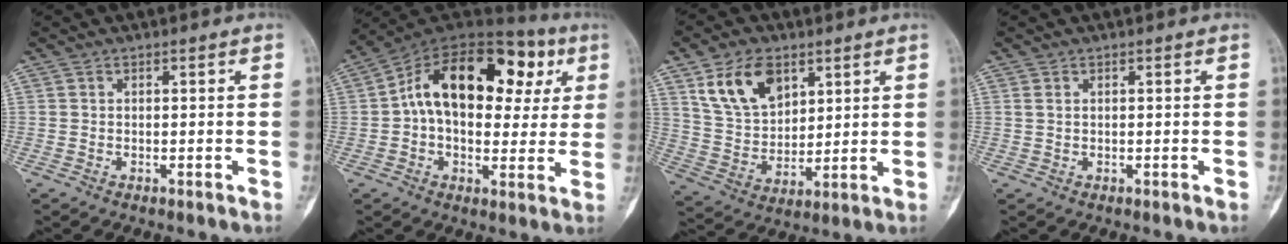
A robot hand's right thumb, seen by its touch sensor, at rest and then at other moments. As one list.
[{"total": 23.5, "force": [5.1, 14.3, 18.0], "torque": [-0.248, 0.041, 0.070]}, {"total": 12.9, "force": [6.7, 8.0, 7.5], "torque": [-0.115, -0.026, 0.138]}, {"total": 0.7, "force": [0.3, 0.5, 0.5], "torque": [-0.010, 0.005, 0.007]}]